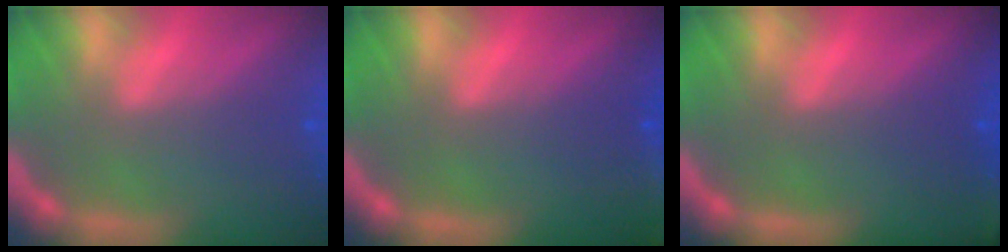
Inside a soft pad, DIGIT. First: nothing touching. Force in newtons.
{"total": 7.5}
{"total": 1.9}